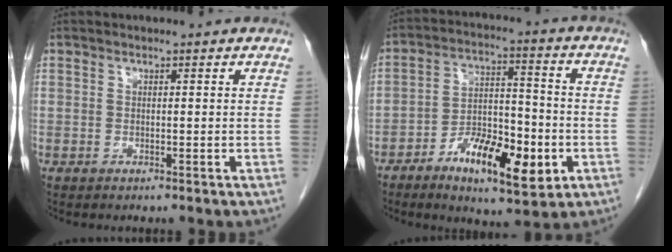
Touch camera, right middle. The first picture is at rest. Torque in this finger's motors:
{"motor_torque": [0.95, -1.19, 0.24, 0.07]}